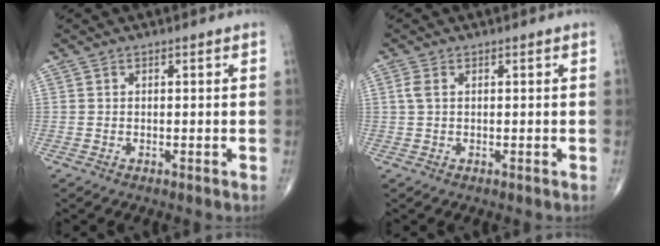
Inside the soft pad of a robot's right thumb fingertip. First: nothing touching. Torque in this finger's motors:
{"motor_torque": [-0.35, 0.30, 0.25, 0.08, 0.01]}